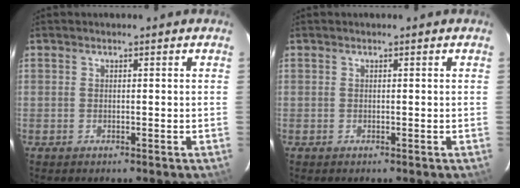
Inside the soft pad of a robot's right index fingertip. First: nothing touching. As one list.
[{"total": 0.0}]